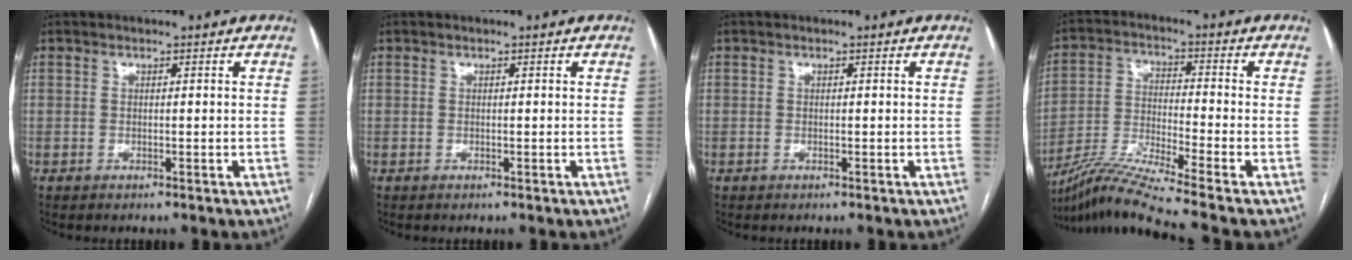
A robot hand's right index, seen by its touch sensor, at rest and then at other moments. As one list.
[{"total": 0.0}, {"total": 0.0}, {"total": 11.8, "force": [-9.8, -2.5, 5.9], "torque": [-0.120, -0.019, -0.182]}]